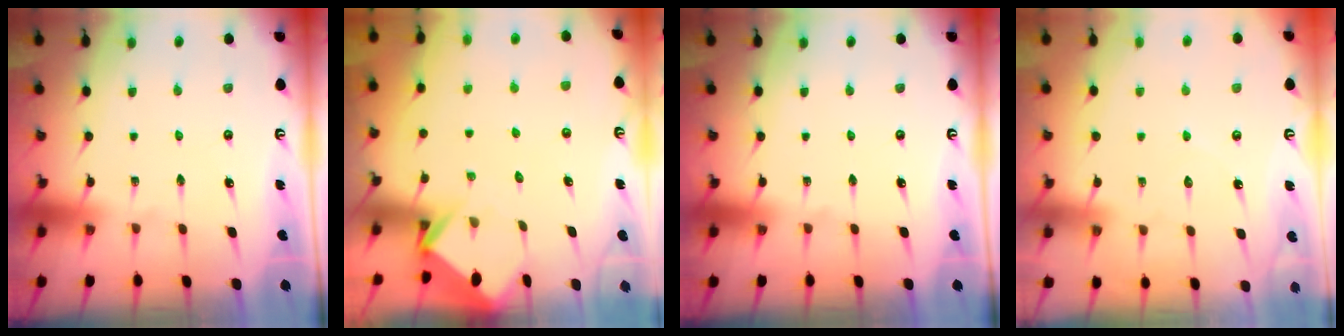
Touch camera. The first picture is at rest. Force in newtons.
{"total": 4.0, "press": 4.0, "slide": 0.2}
{"total": 0.0}
{"total": 2.4, "press": 2.4, "slide": 0.3}